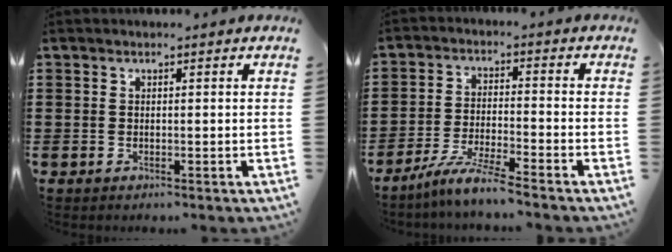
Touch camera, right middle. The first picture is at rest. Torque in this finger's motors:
{"motor_torque": [2.14, 0.00, 0.07, 0.12]}